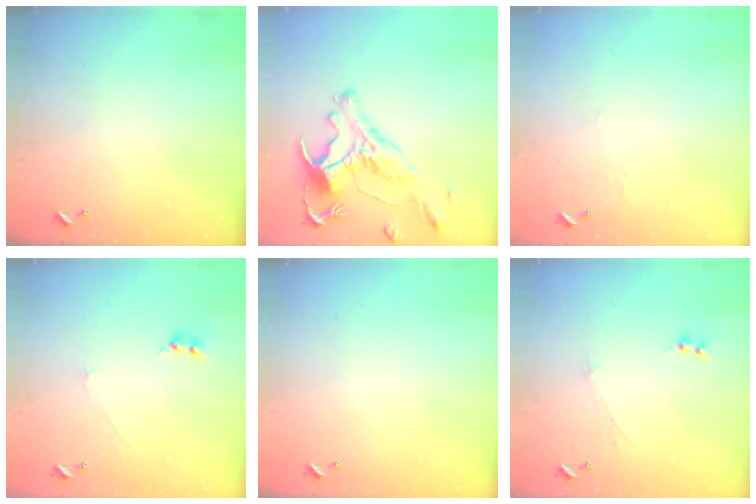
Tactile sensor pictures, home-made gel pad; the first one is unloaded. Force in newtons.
{"total": 1.9, "press": 1.4, "slide": 1.2}
{"total": 0.8, "press": 0.7, "slide": 0.4}
{"total": 1.1, "press": 0.9, "slide": 0.6}
{"total": 0.0}
{"total": 0.0}